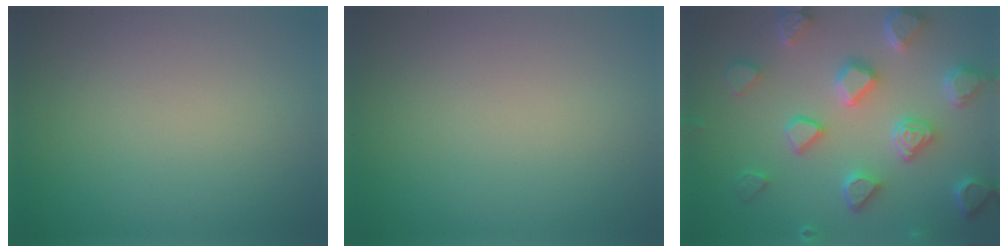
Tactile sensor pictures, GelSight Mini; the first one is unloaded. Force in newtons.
{"total": 0.0}
{"total": 6.5, "press": 5.4, "slide": 3.5}